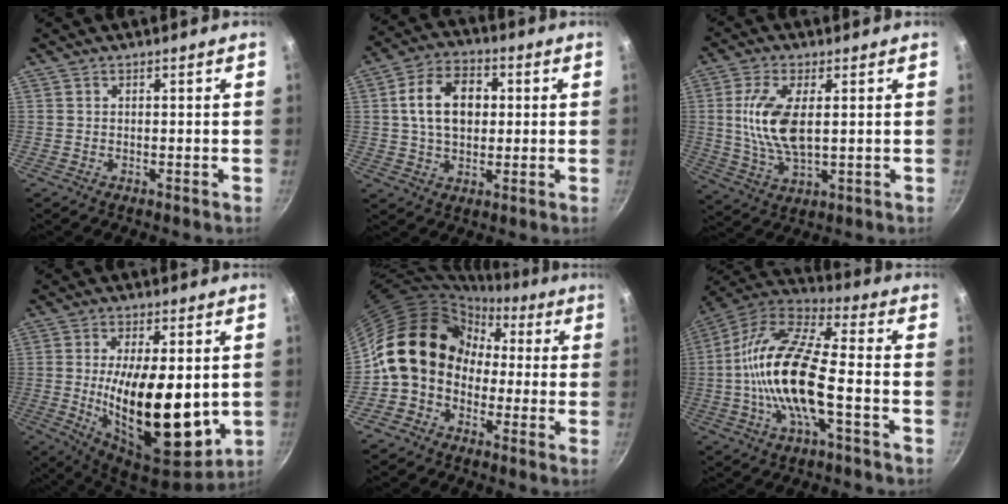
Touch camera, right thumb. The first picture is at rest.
{"total": 12.0, "force": [1.7, 8.2, 8.5], "torque": [-0.123, 0.015, 0.021]}
{"total": 11.2, "force": [1.5, 5.1, 9.9], "torque": [-0.197, -0.005, 0.032]}
{"total": 20.9, "force": [-0.8, 9.2, 18.8], "torque": [-0.290, -0.023, -0.005]}
{"total": 14.5, "force": [-0.8, 12.2, 7.9], "torque": [-0.091, 0.051, -0.035]}
{"total": 19.1, "force": [-3.3, 6.8, 17.6], "torque": [-0.339, 0.038, -0.080]}